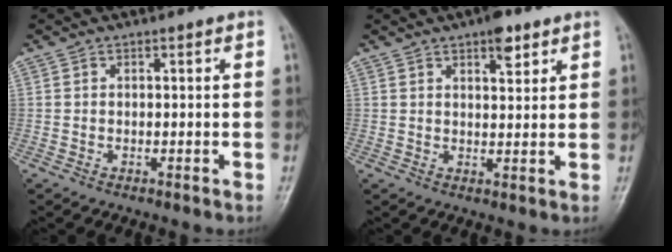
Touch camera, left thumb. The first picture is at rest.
{"total": 4.7, "force": [3.0, 1.9, 3.2], "torque": [-0.032, -0.015, 0.041]}